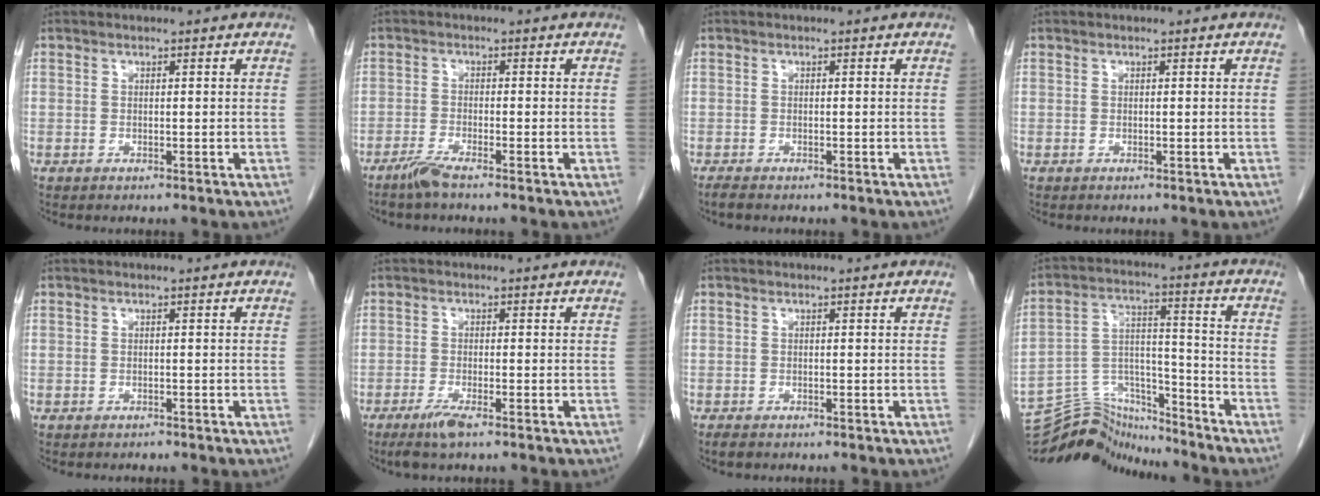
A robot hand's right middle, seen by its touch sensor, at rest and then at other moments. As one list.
[{"total": 2.6, "force": [-2.1, -0.2, 1.5], "torque": [-0.040, -0.006, -0.047]}, {"total": 1.0, "force": [-0.9, 0.1, 0.5], "torque": [-0.019, -0.005, -0.018]}, {"total": 0.0}, {"total": 0.0}, {"total": 3.0, "force": [-2.0, 0.1, 2.2], "torque": [-0.051, -0.009, -0.040]}, {"total": 1.0, "force": [-0.8, 0.4, 0.5], "torque": [-0.016, -0.003, -0.012]}, {"total": 12.1, "force": [-12.1, 1.3, 0.0], "torque": [-0.006, 0.044, -0.214]}]